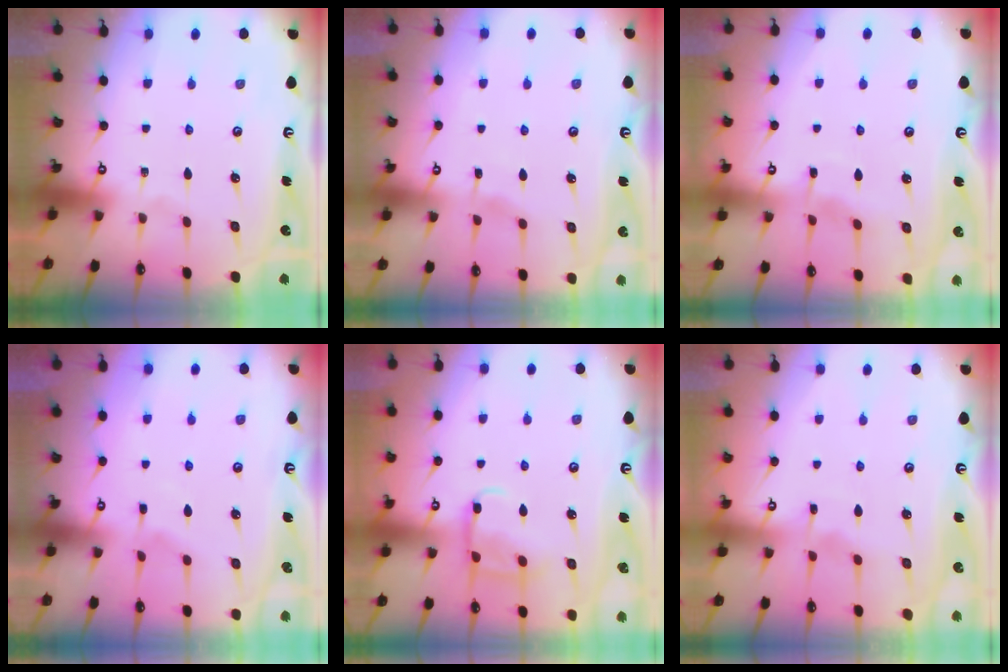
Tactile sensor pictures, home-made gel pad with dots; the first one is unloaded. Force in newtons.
{"total": 2.6, "press": 2.5, "slide": 0.4}
{"total": 3.2, "press": 3.1, "slide": 0.3}
{"total": 3.3, "press": 3.3, "slide": 0.7}
{"total": 10.6, "press": 10.5, "slide": 1.1}
{"total": 2.9, "press": 2.9, "slide": 0.4}